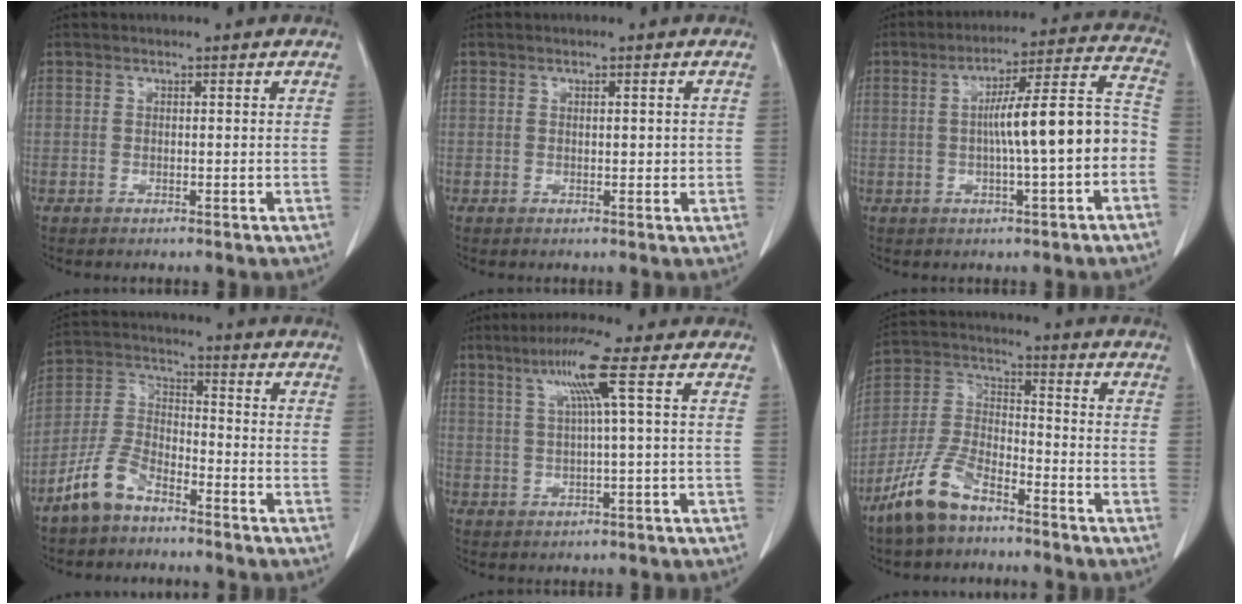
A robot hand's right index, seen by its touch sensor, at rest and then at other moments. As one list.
[{"total": 1.8, "force": [0.1, 0.8, 1.6], "torque": [-0.022, -0.002, 0.002]}, {"total": 12.7, "force": [-2.2, 1.1, 12.4], "torque": [-0.185, 0.035, -0.033]}, {"total": 8.2, "force": [-5.9, 3.4, 4.5], "torque": [-0.111, 0.002, -0.126]}, {"total": 6.8, "force": [2.6, -1.3, 6.1], "torque": [-0.116, 0.012, 0.050]}, {"total": 10.8, "force": [-7.7, 3.9, 6.6], "torque": [-0.153, -0.005, -0.157]}]